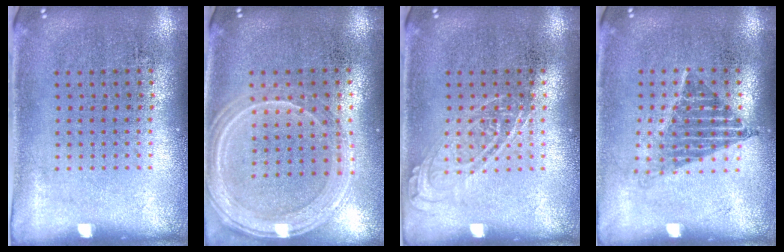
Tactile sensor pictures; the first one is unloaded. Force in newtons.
{"total": 1.3, "press": 1.3, "slide": 0.1}
{"total": 1.8, "press": 1.8, "slide": 0.2}
{"total": 1.3, "press": 1.1, "slide": 0.7}